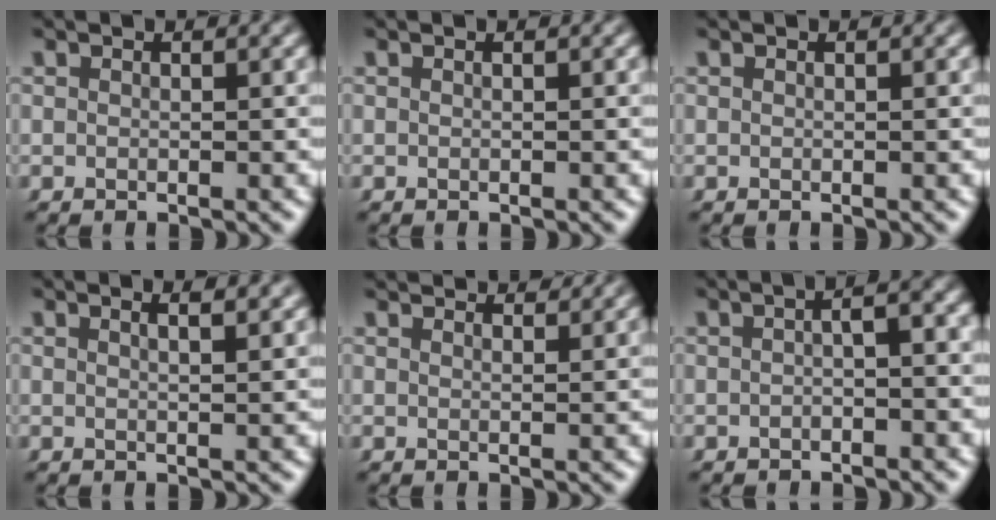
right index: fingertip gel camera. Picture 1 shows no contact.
{"total": 0.0}
{"total": 0.0}
{"total": 1.6, "force": [1.2, -0.5, 1.0], "torque": [-0.018, 0.001, 0.019]}
{"total": 2.7, "force": [2.6, -0.2, 0.7], "torque": [0.002, 0.001, 0.039]}
{"total": 1.9, "force": [-0.3, 0.5, 1.8], "torque": [-0.021, 0.008, -0.009]}